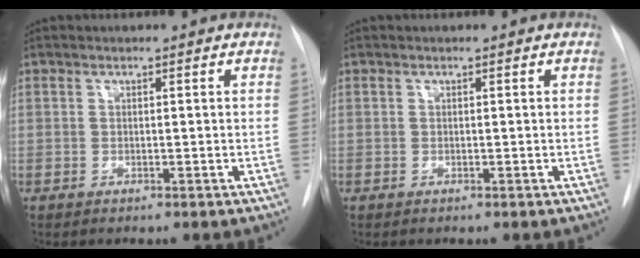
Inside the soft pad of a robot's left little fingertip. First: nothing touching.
{"total": 0.0}